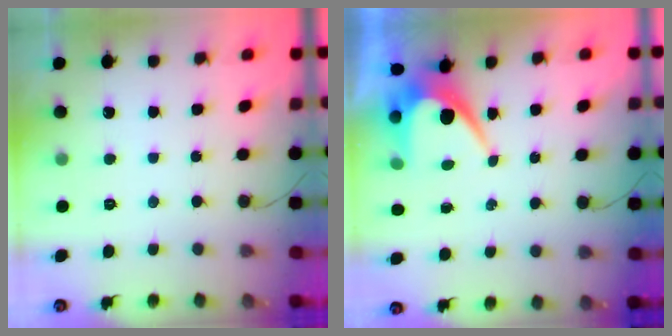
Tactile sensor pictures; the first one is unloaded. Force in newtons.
{"total": 7.7, "press": 7.7, "slide": 0.1}